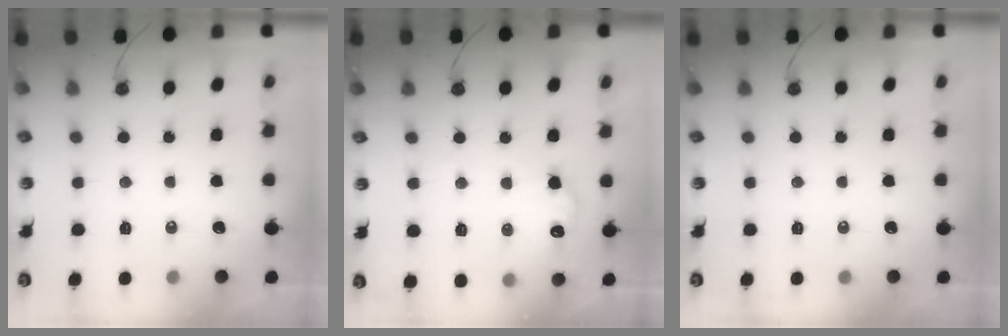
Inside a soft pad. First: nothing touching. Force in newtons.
{"total": 10.8, "press": 10.8, "slide": 0.3}
{"total": 0.0}